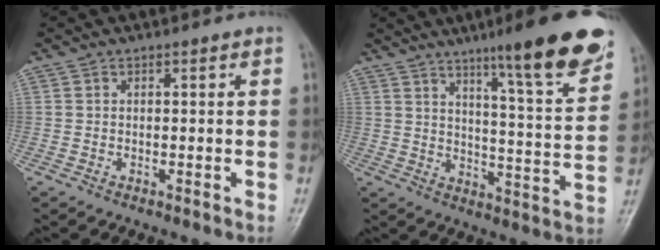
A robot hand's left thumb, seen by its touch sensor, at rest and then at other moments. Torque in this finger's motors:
{"motor_torque": [0.56, 0.28, 1.42, -1.35, 0.10]}